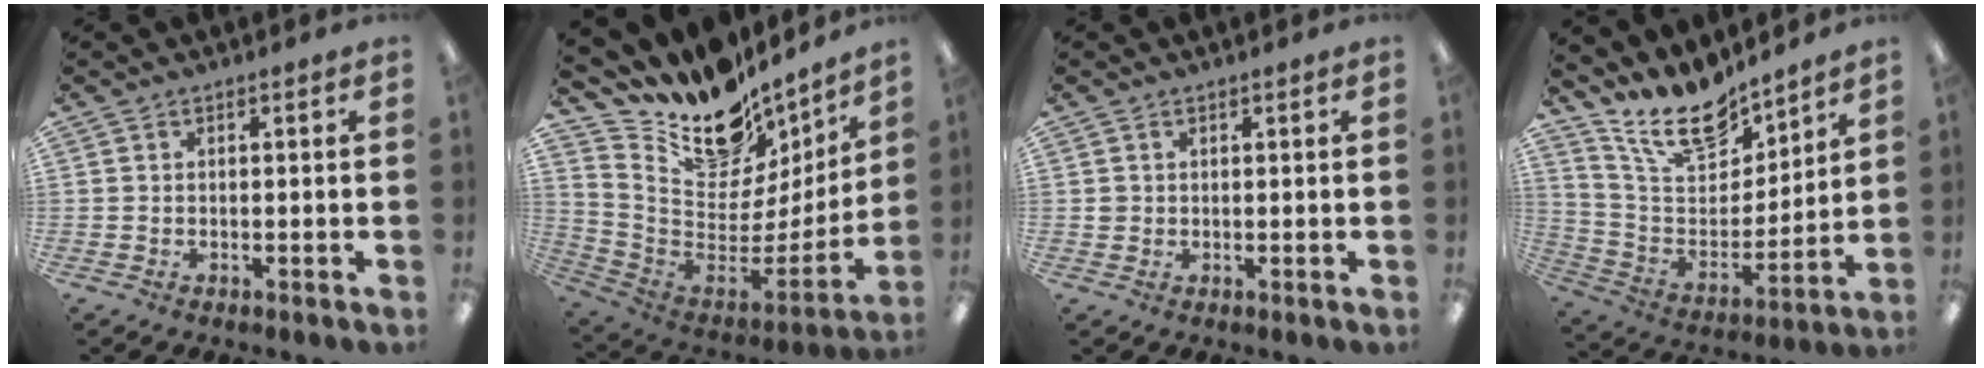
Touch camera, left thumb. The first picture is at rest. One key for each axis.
{"total": 15.8, "fx": 11.9, "fy": 8.4, "fz": 6.2, "tx": -0.105, "ty": -0.114, "tz": 0.212}
{"total": 1.3, "fx": 0.6, "fy": 1.1, "fz": 0.1, "tx": -0.003, "ty": 0.003, "tz": 0.011}
{"total": 17.3, "fx": 13.6, "fy": 7.0, "fz": 8.0, "tx": -0.163, "ty": -0.076, "tz": 0.243}